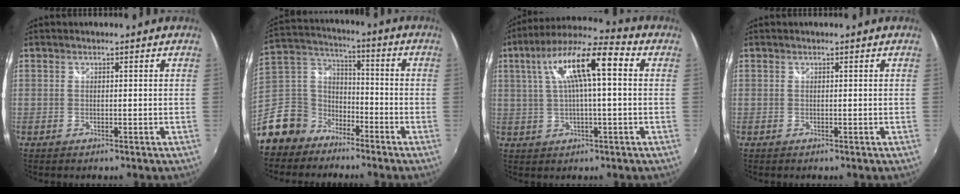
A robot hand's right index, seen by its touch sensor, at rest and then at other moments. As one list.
[{"total": 12.7, "force": [-8.7, 8.9, 2.2], "torque": [-0.086, 0.040, -0.165]}, {"total": 13.6, "force": [3.1, 3.0, 12.9], "torque": [-0.231, 0.029, 0.051]}, {"total": 0.0}]